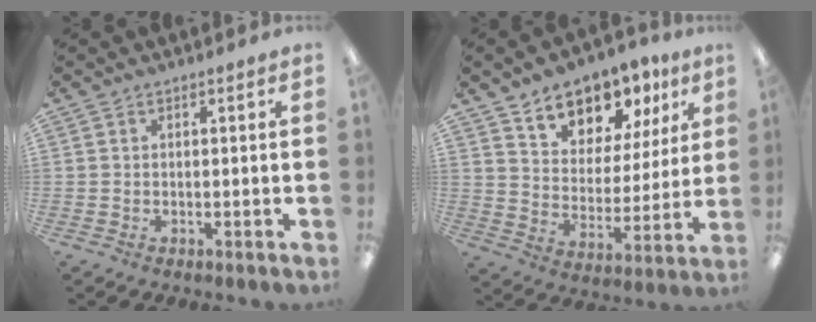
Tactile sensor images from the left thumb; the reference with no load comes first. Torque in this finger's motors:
{"motor_torque": [0.43, 0.65, 1.32, -1.45, 0.09]}